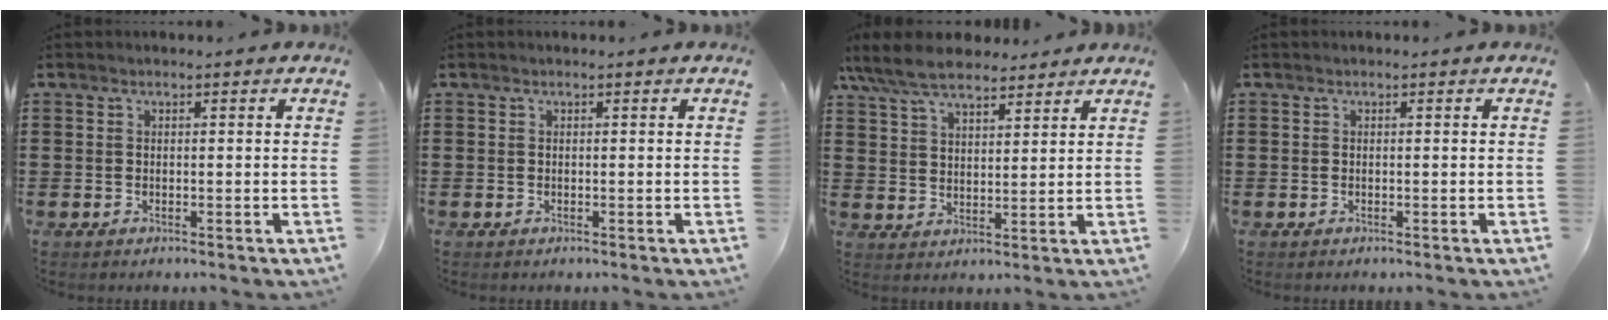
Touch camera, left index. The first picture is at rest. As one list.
[{"total": 0.0}, {"total": 8.2, "force": [6.9, 2.7, 3.4], "torque": [-0.089, -0.009, 0.131]}, {"total": 0.0}]